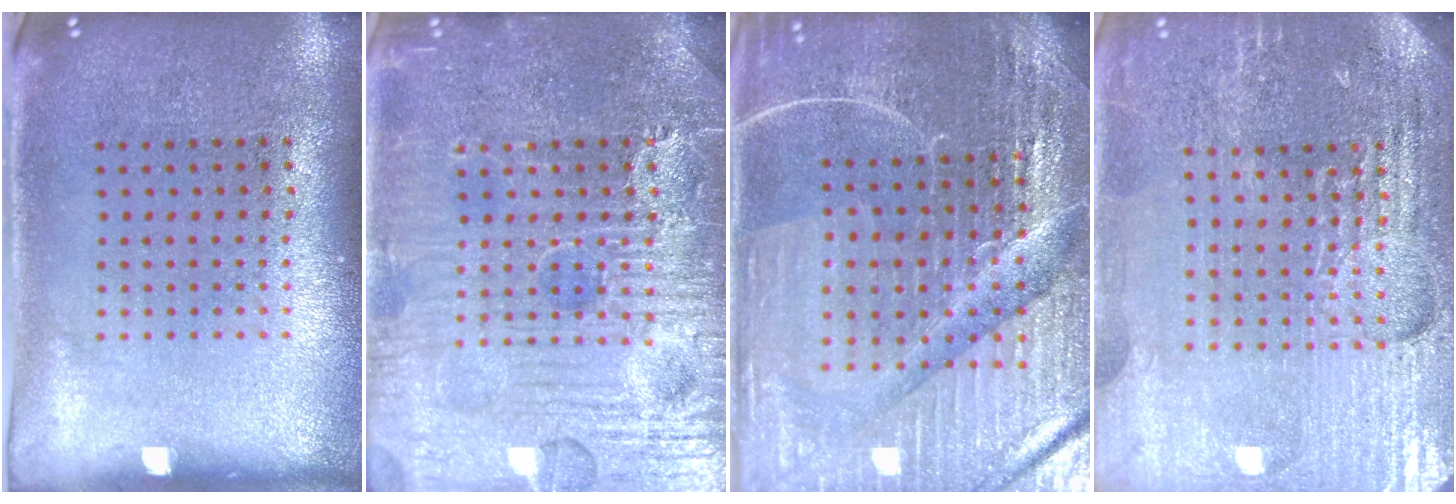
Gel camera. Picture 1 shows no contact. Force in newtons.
{"total": 7.7, "press": 7.6, "slide": 0.8}
{"total": 5.6, "press": 5.2, "slide": 2.0}
{"total": 4.9, "press": 4.6, "slide": 1.8}